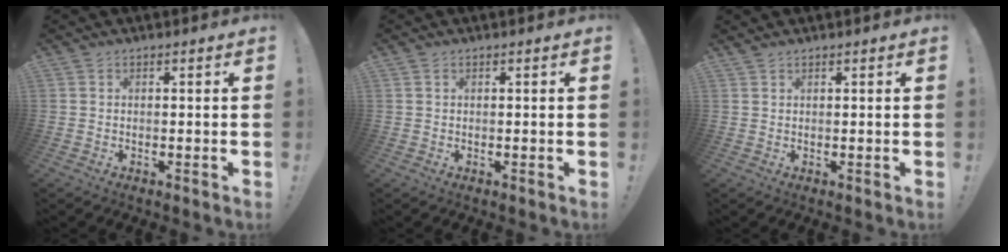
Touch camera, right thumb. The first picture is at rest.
{"total": 0.6, "force": [0.4, 0.3, 0.2], "torque": [0.000, -0.001, 0.006]}
{"total": 0.9, "force": [0.8, 0.2, 0.2], "torque": [0.004, -0.004, 0.015]}